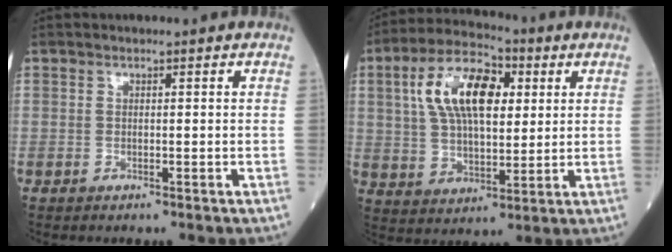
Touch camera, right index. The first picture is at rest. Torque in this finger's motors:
{"motor_torque": [0.93, -0.06, 0.62, 0.21]}